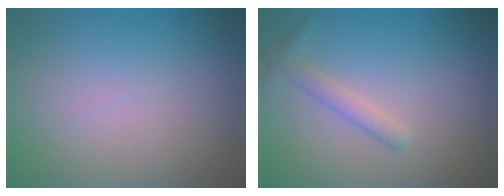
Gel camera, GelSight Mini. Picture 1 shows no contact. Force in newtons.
{"total": 1.7, "press": 1.7, "slide": 0.1}